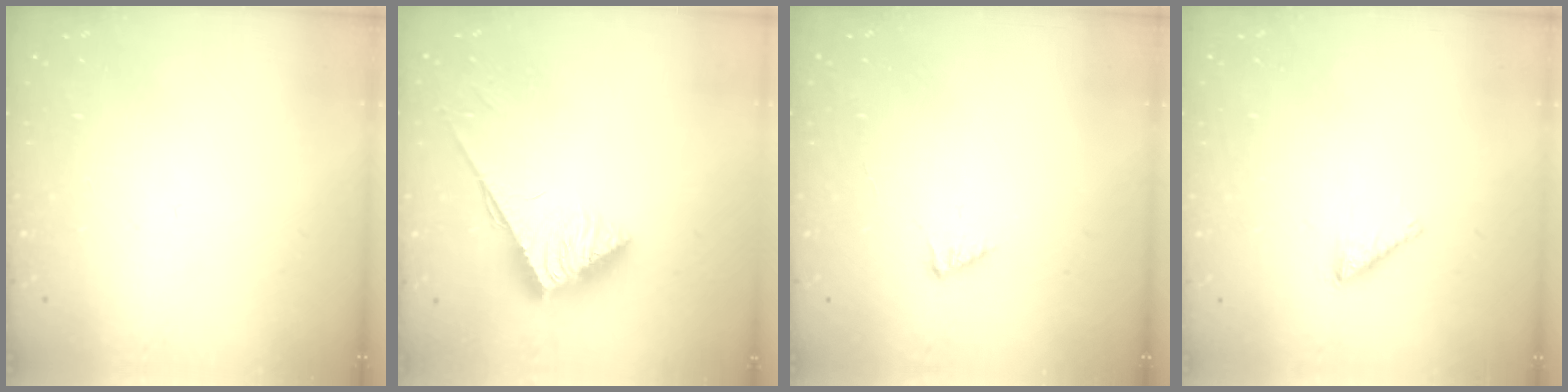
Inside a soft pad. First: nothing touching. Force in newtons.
{"total": 3.8, "press": 3.8, "slide": 0.6}
{"total": 2.5, "press": 2.5, "slide": 0.3}
{"total": 1.7, "press": 1.7, "slide": 0.2}